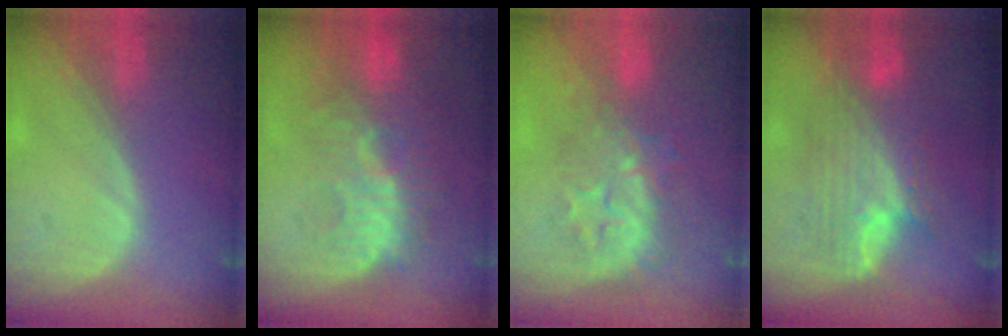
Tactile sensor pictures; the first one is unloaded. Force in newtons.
{"total": 10.6, "press": 9.5, "slide": 4.7}
{"total": 8.7, "press": 8.0, "slide": 3.5}
{"total": 8.7, "press": 8.7, "slide": 0.3}